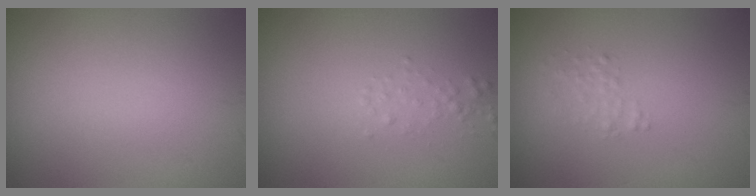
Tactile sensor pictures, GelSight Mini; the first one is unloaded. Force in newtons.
{"total": 0.9, "press": 0.9, "slide": 0.0}
{"total": 1.2, "press": 1.2, "slide": 0.0}